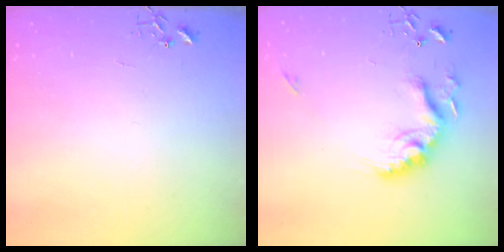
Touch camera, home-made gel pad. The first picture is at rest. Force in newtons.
{"total": 18.3, "press": 18.2, "slide": 2.0}